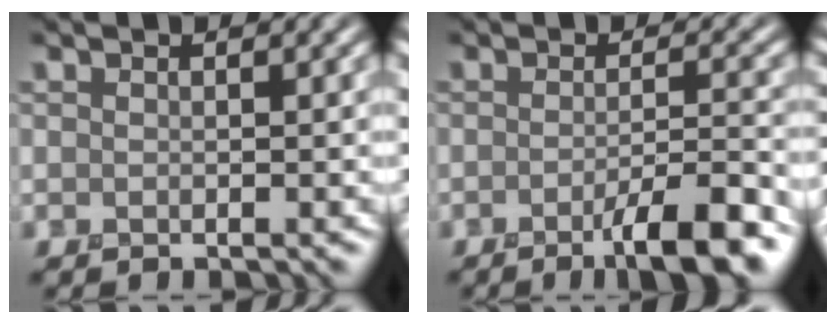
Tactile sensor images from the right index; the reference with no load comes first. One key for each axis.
{"total": 5.6, "fx": -2.8, "fy": 1.0, "fz": 4.8, "tx": -0.067, "ty": 0.000, "tz": -0.047}